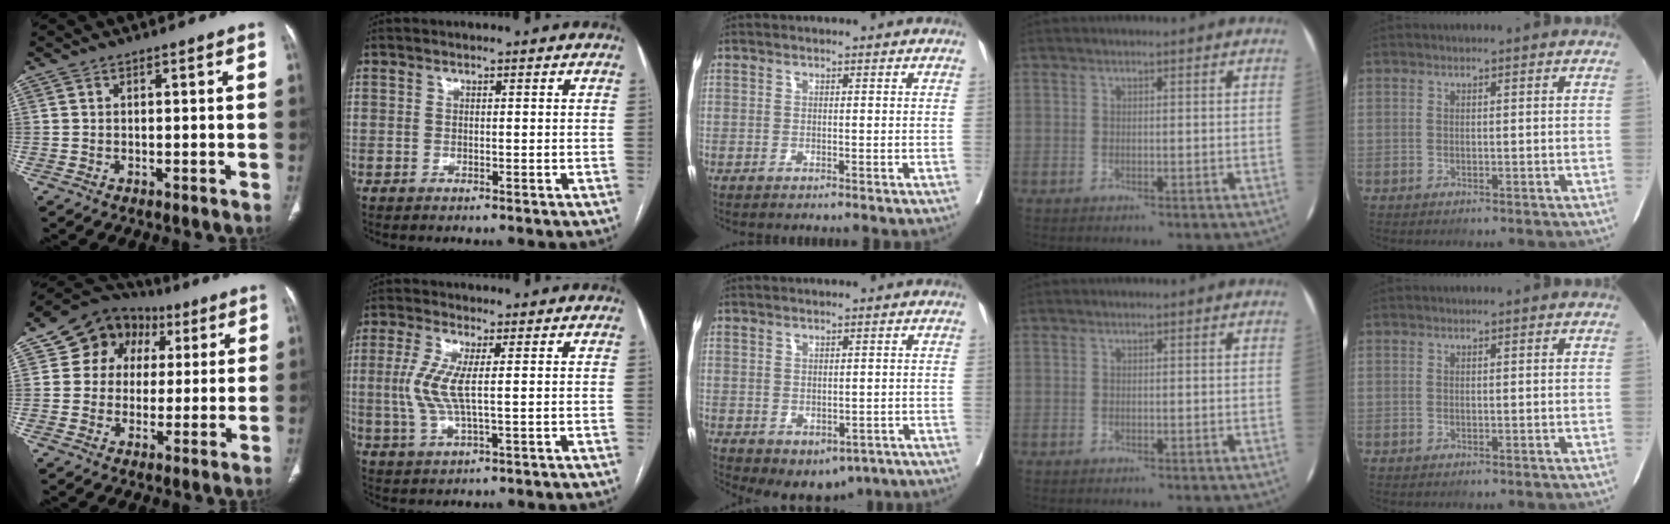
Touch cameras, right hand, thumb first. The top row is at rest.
{"thumb": {"total": 12.6, "force": [3.5, 11.2, 4.7], "torque": [-0.028, 0.018, 0.052]}, "index": {"total": 6.4, "force": [0.6, 1.2, 6.2], "torque": [-0.154, -0.003, 0.012]}, "middle": {"total": 6.0, "force": [-3.0, 4.1, 3.1], "torque": [-0.023, 0.003, -0.030]}}